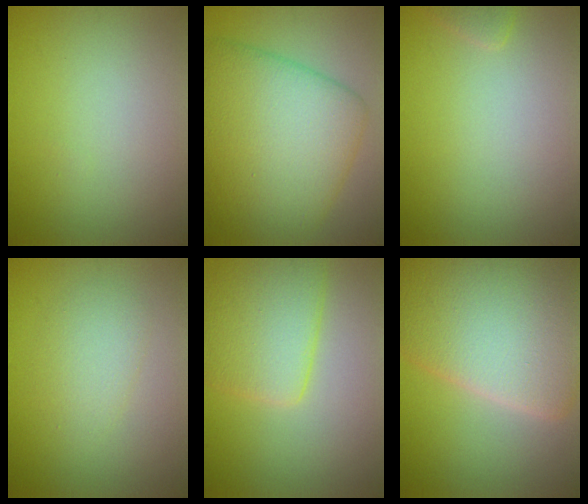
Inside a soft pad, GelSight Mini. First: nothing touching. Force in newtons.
{"total": 10.6, "press": 10.6, "slide": 0.2}
{"total": 0.9, "press": 0.9, "slide": 0.1}
{"total": 2.2, "press": 2.2, "slide": 0.1}
{"total": 5.2, "press": 5.2, "slide": 0.3}
{"total": 12.8, "press": 12.8, "slide": 0.4}